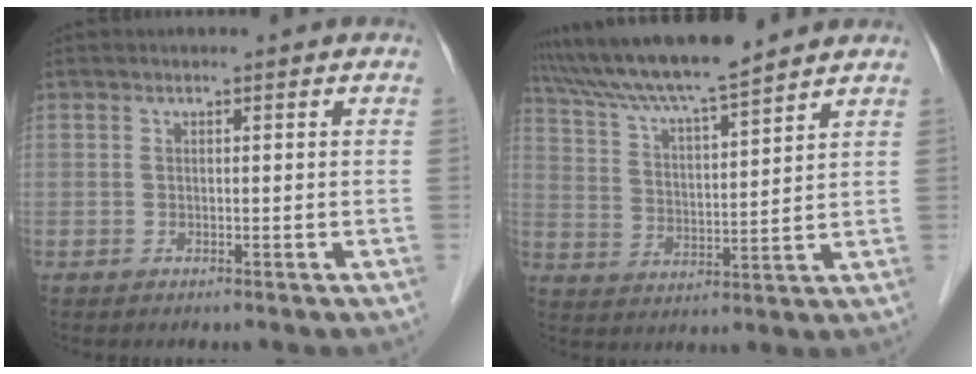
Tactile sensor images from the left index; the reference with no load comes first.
{"total": 12.8, "force": [11.5, -0.2, 5.7], "torque": [-0.111, 0.016, 0.200]}